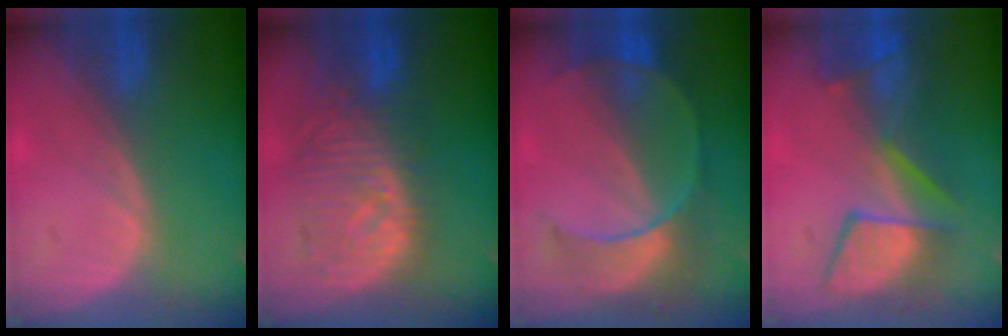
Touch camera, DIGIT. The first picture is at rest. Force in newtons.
{"total": 10.3, "press": 9.3, "slide": 4.4}
{"total": 7.7, "press": 7.7, "slide": 0.7}
{"total": 8.8, "press": 8.8, "slide": 0.6}